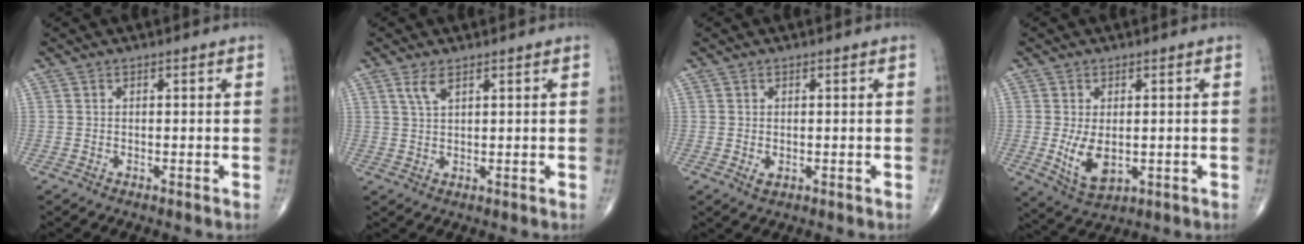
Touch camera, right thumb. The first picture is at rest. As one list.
[{"total": 2.8, "force": [1.7, 0.9, 2.0], "torque": [-0.044, -0.003, 0.040]}, {"total": 1.3, "force": [-0.2, 0.8, 1.0], "torque": [-0.016, -0.003, 0.001]}, {"total": 6.8, "force": [-0.6, 3.8, 5.6], "torque": [-0.098, -0.016, 0.004]}]